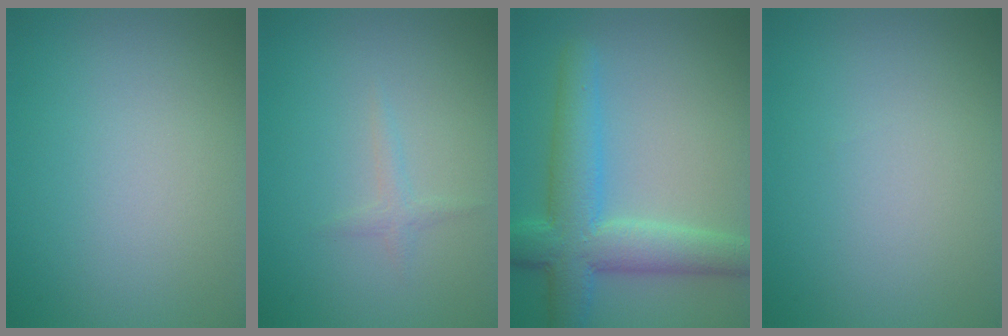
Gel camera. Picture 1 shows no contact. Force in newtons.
{"total": 1.0, "press": 1.0, "slide": 0.1}
{"total": 6.8, "press": 6.8, "slide": 0.2}
{"total": 0.0}